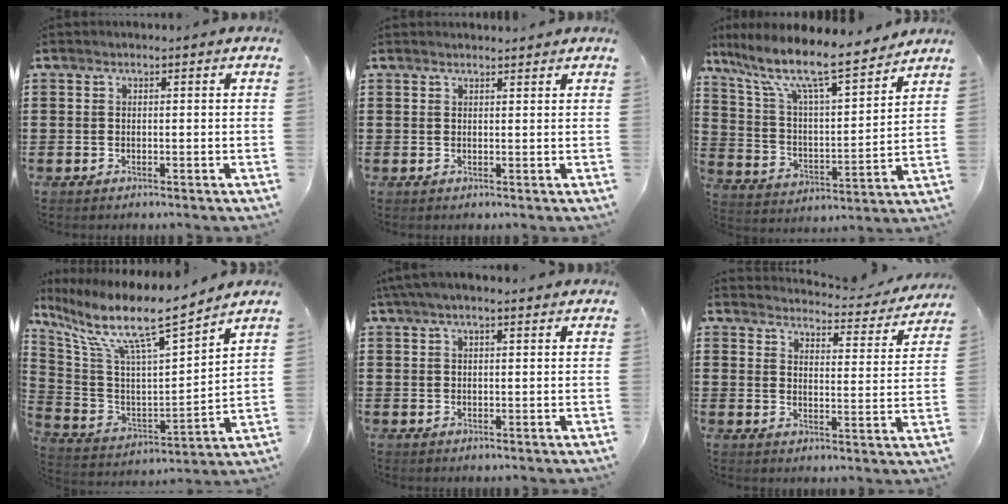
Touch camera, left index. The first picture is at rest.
{"total": 1.3, "force": [1.2, 0.1, 0.2], "torque": [-0.005, 0.000, 0.024]}
{"total": 10.7, "force": [8.5, 1.7, 6.4], "torque": [-0.157, -0.054, 0.140]}
{"total": 10.3, "force": [7.7, 1.2, 6.8], "torque": [-0.161, -0.056, 0.122]}
{"total": 3.3, "force": [2.4, 0.7, 2.2], "torque": [-0.047, 0.007, 0.045]}
{"total": 3.5, "force": [3.4, 0.0, 0.6], "torque": [-0.025, -0.035, 0.052]}